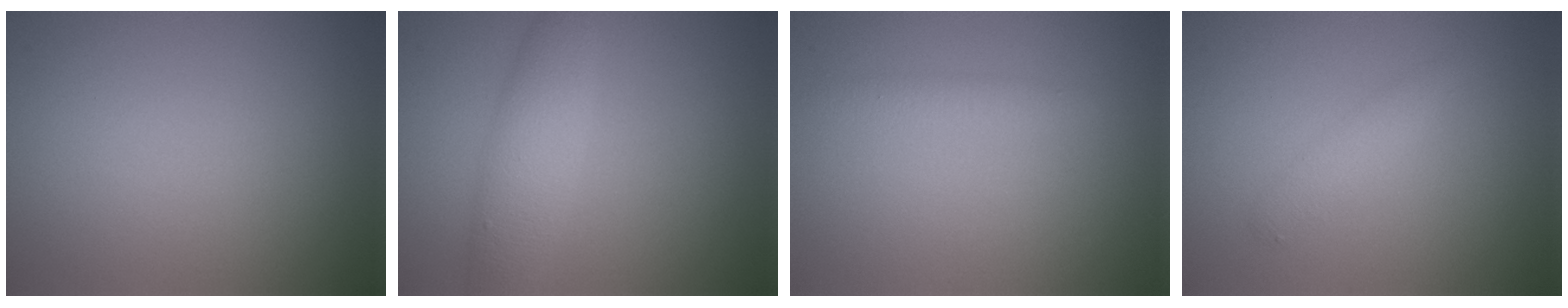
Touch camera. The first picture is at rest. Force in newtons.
{"total": 3.8, "press": 3.8, "slide": 0.1}
{"total": 1.1, "press": 1.1, "slide": 0.0}
{"total": 1.4, "press": 1.4, "slide": 0.0}